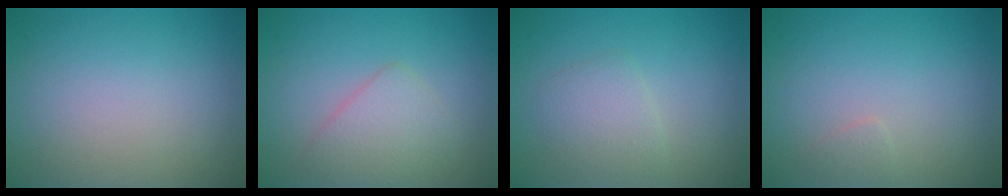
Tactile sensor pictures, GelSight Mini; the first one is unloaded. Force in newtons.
{"total": 2.8, "press": 2.8, "slide": 0.1}
{"total": 2.3, "press": 2.3, "slide": 0.1}
{"total": 0.7, "press": 0.7, "slide": 0.0}